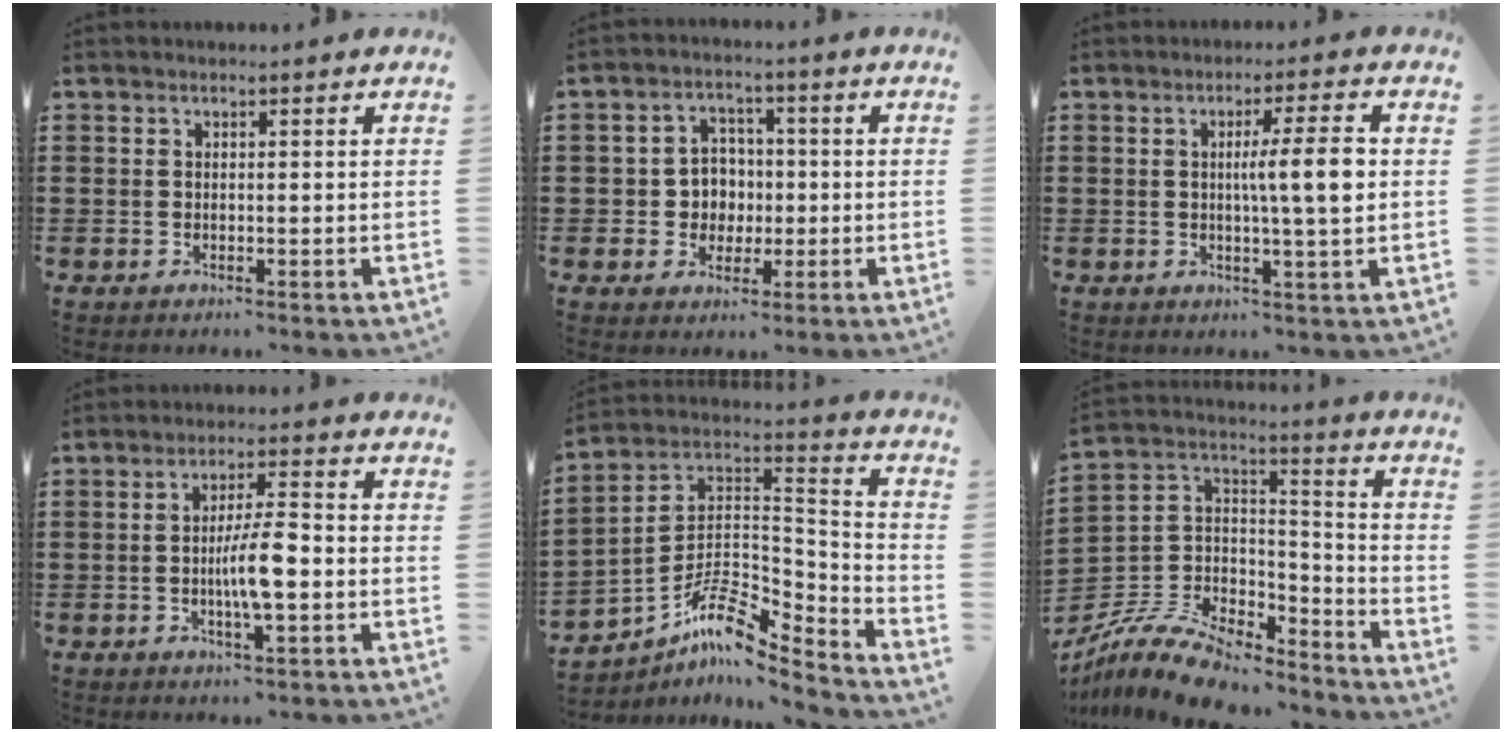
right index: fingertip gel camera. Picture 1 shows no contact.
{"total": 4.8, "force": [-0.4, 4.5, 1.4], "torque": [-0.045, 0.014, -0.010]}
{"total": 7.1, "force": [0.6, 0.3, 7.0], "torque": [-0.112, -0.009, 0.000]}
{"total": 6.4, "force": [-1.1, 1.2, 6.2], "torque": [-0.114, 0.001, -0.024]}
{"total": 8.3, "force": [-5.7, 2.9, 5.3], "torque": [-0.114, -0.011, -0.115]}
{"total": 10.6, "force": [-9.2, 3.5, 3.8], "torque": [-0.094, 0.018, -0.185]}